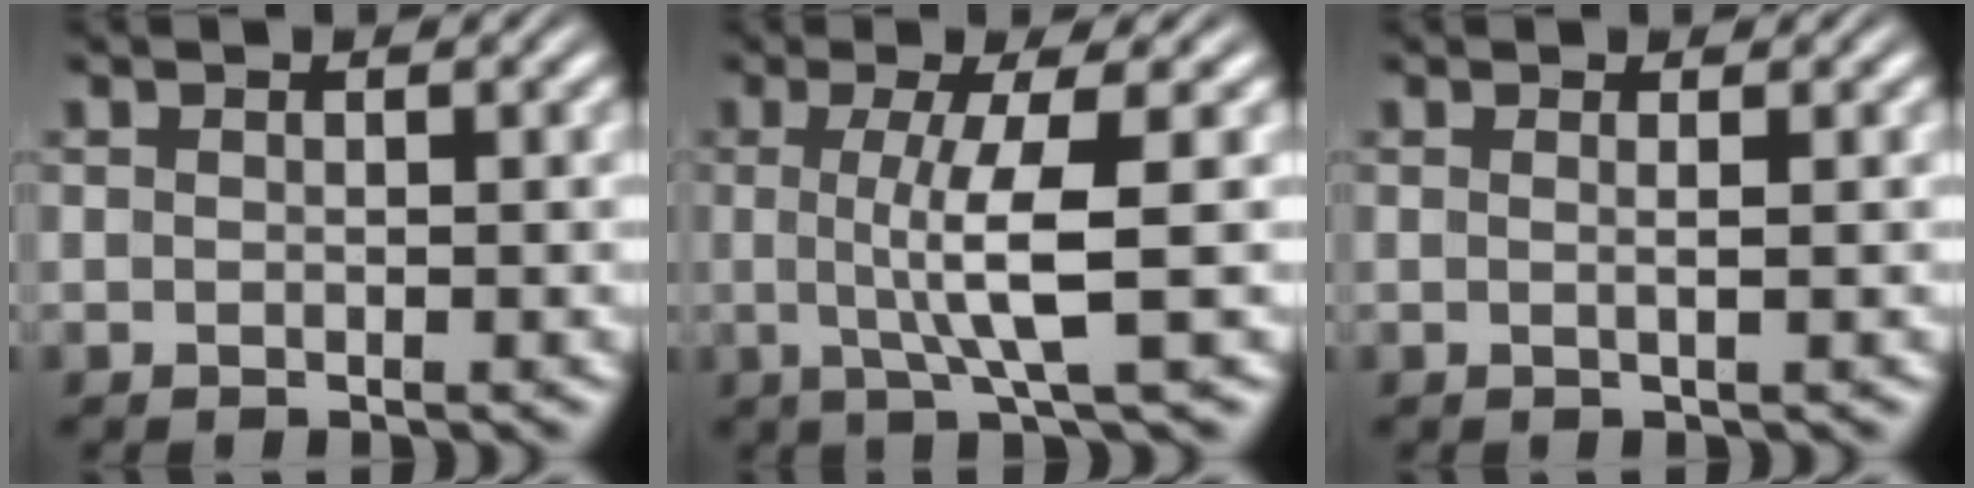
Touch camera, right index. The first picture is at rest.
{"total": 4.5, "force": [0.0, -0.2, 4.5], "torque": [-0.086, -0.008, 0.004]}
{"total": 0.8, "force": [0.1, -0.4, 0.7], "torque": [-0.012, -0.004, 0.001]}